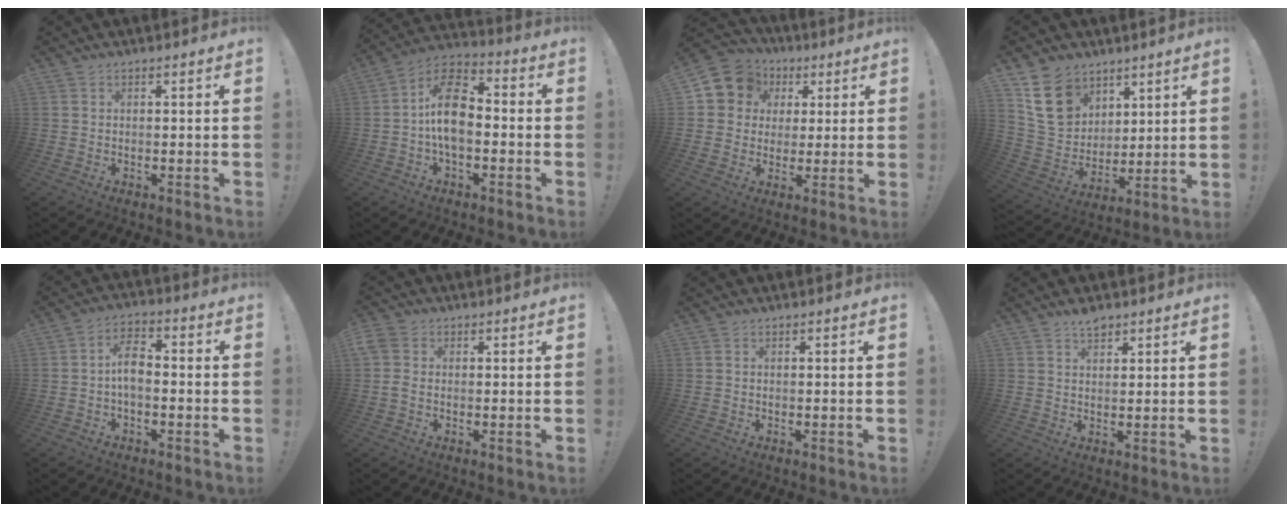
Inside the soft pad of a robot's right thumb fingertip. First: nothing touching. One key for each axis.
{"total": 13.7, "fx": -1.1, "fy": 8.7, "fz": 10.5, "tx": -0.185, "ty": 0.021, "tz": -0.019}
{"total": 9.8, "fx": 3.0, "fy": 8.9, "fz": 2.8, "tx": -0.039, "ty": -0.011, "tz": 0.062}
{"total": 15.2, "fx": 8.1, "fy": 11.4, "fz": 5.9, "tx": -0.089, "ty": -0.047, "tz": 0.165}
{"total": 7.2, "fx": -0.8, "fy": 4.0, "fz": 6.0, "tx": -0.116, "ty": 0.008, "tz": -0.013}
{"total": 3.4, "fx": 0.1, "fy": 2.4, "fz": 2.4, "tx": -0.050, "ty": 0.004, "tz": 0.003}
{"total": 0.0}
{"total": 3.4, "fx": 2.8, "fy": 1.4, "fz": 1.3, "tx": -0.013, "ty": -0.016, "tz": 0.049}